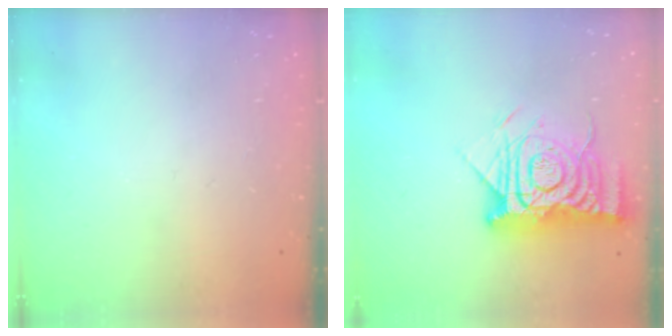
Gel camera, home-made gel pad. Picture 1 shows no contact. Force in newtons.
{"total": 14.6, "press": 14.5, "slide": 1.5}